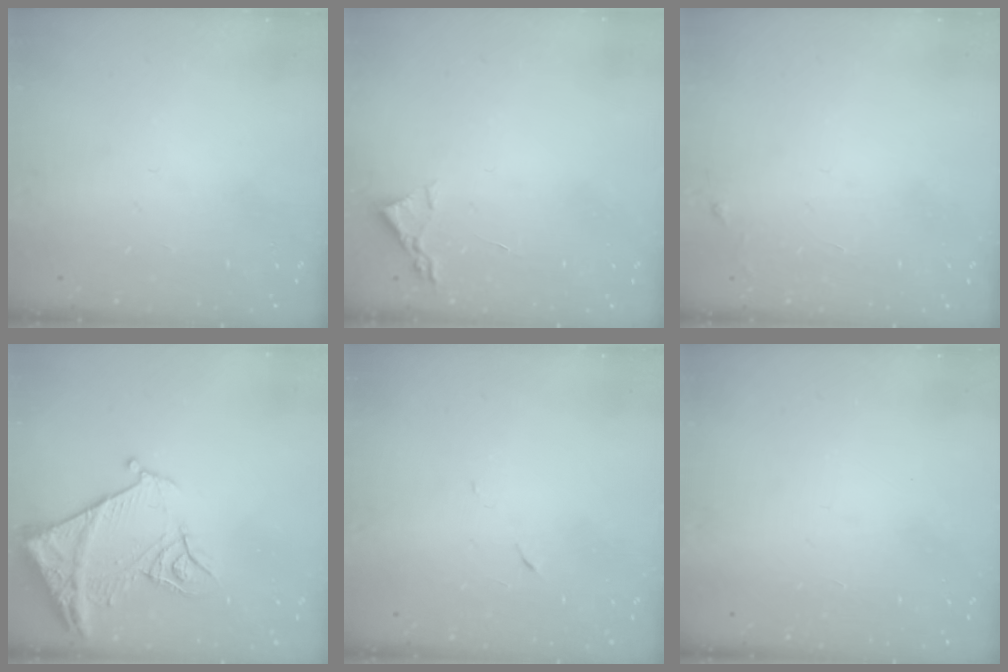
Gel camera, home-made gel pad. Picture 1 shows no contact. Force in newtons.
{"total": 2.2, "press": 2.2, "slide": 0.3}
{"total": 3.5, "press": 3.4, "slide": 0.5}
{"total": 13.7, "press": 13.6, "slide": 1.4}
{"total": 5.0, "press": 4.8, "slide": 1.4}
{"total": 1.6, "press": 1.5, "slide": 0.1}